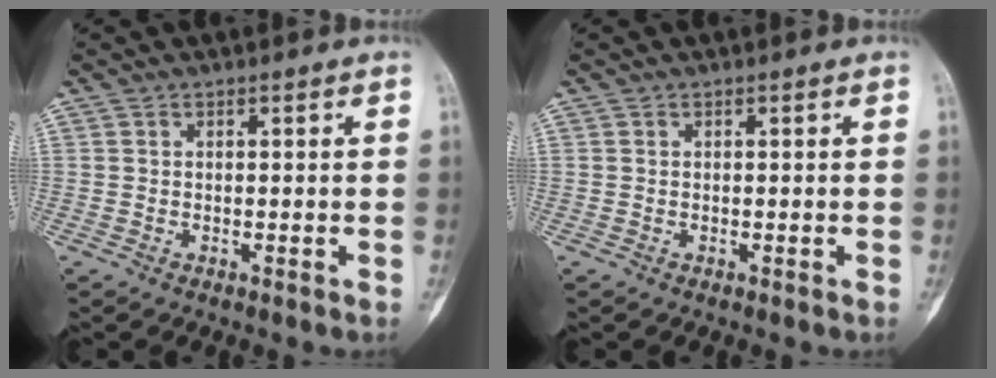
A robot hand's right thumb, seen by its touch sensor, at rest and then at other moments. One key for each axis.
{"total": 0.0}